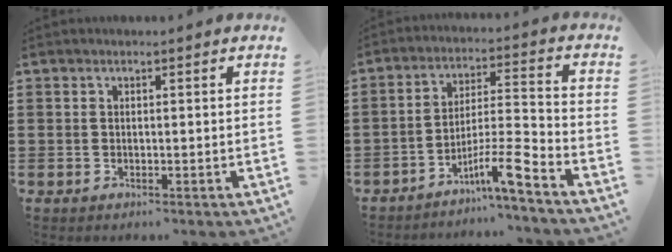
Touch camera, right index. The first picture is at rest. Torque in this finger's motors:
{"motor_torque": [0.23, -0.18, 0.26, 0.07]}